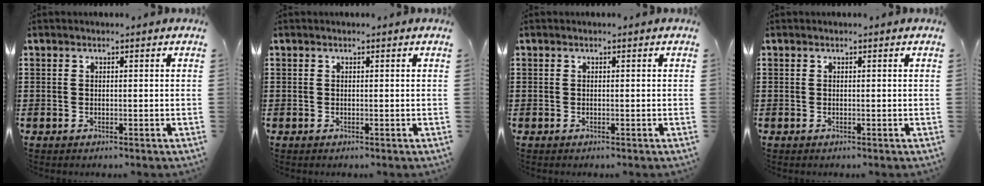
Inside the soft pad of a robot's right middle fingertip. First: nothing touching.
{"total": 0.0}
{"total": 0.0}
{"total": 0.0}